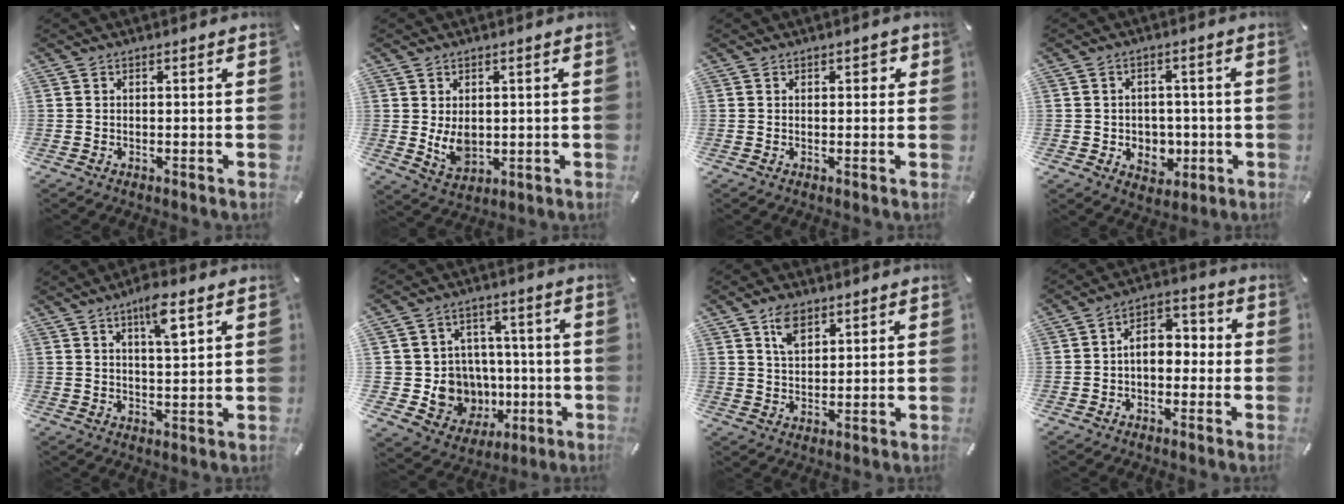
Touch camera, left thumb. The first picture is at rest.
{"total": 6.1, "force": [0.7, 4.5, 4.0], "torque": [-0.078, -0.009, 0.012]}
{"total": 1.5, "force": [0.6, 1.0, 0.9], "torque": [-0.012, 0.003, 0.007]}
{"total": 5.7, "force": [-0.6, 5.3, 2.1], "torque": [-0.022, 0.004, -0.010]}
{"total": 7.6, "force": [4.3, 1.9, 5.9], "torque": [-0.095, -0.015, 0.068]}
{"total": 13.2, "force": [-1.5, 12.7, 3.4], "torque": [-0.054, -0.001, 0.002]}
{"total": 6.2, "force": [3.6, 3.8, 3.3], "torque": [-0.060, -0.002, 0.065]}
{"total": 6.4, "force": [-1.2, 4.6, 4.2], "torque": [-0.069, 0.015, -0.023]}